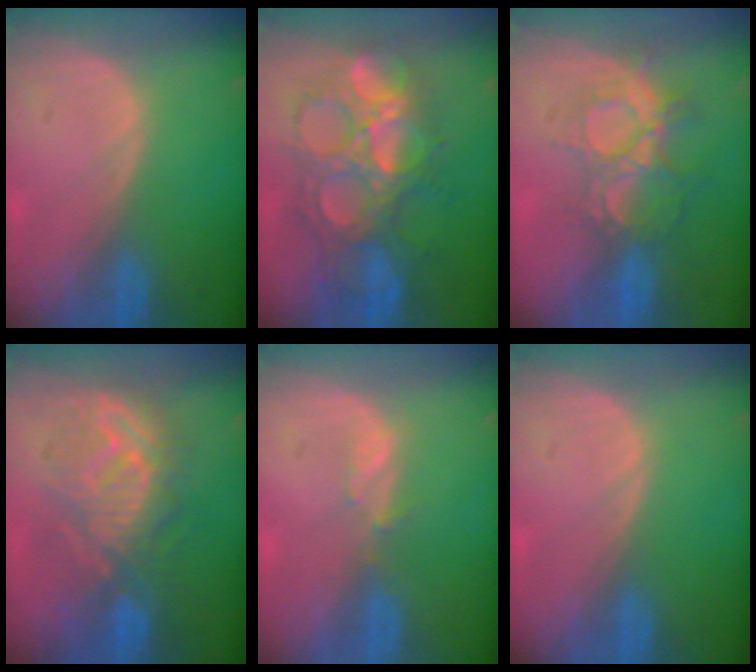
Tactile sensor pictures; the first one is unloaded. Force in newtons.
{"total": 10.8, "press": 10.8, "slide": 0.9}
{"total": 9.3, "press": 7.9, "slide": 4.9}
{"total": 9.4, "press": 9.4, "slide": 0.6}
{"total": 1.5, "press": 1.4, "slide": 0.2}
{"total": 0.0}